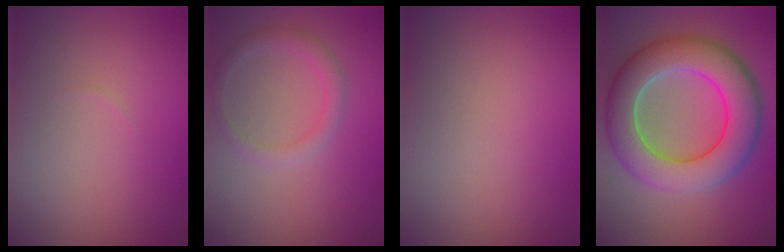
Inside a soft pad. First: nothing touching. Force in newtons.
{"total": 1.8, "press": 1.8, "slide": 0.2}
{"total": 0.0}
{"total": 9.0, "press": 9.0, "slide": 0.5}